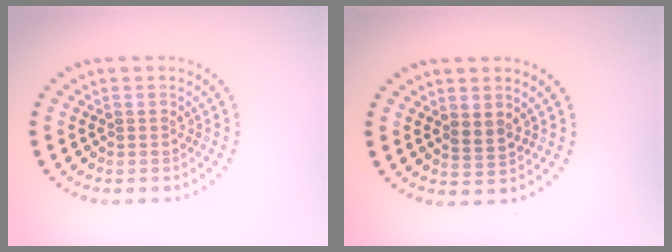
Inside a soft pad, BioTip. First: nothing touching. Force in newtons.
{"total": 1.5, "press": 1.3, "slide": 0.7}